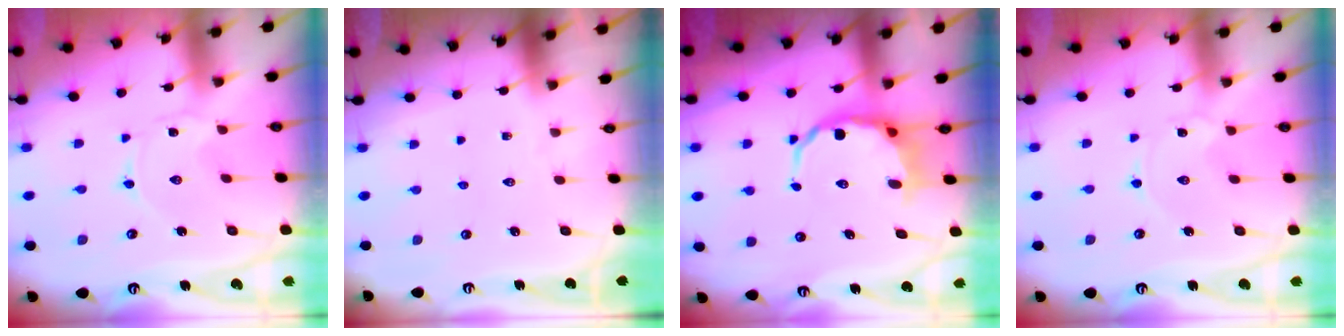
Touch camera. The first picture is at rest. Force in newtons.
{"total": 0.0}
{"total": 8.2, "press": 7.8, "slide": 2.4}
{"total": 1.9, "press": 1.9, "slide": 0.4}